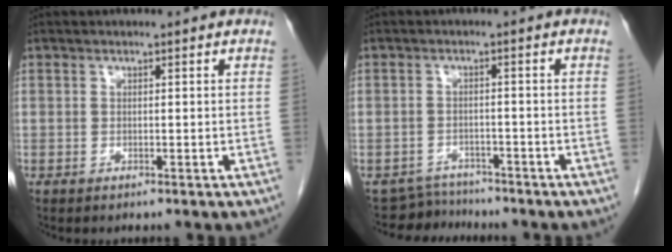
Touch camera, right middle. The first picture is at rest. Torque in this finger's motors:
{"motor_torque": [-0.31, -0.33, -0.19, -0.05]}